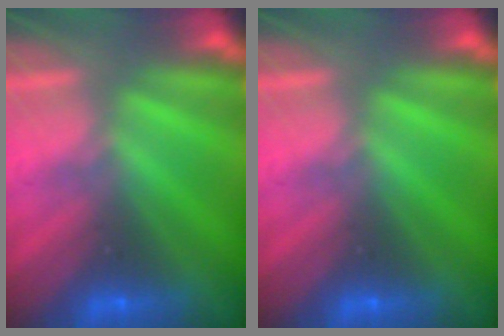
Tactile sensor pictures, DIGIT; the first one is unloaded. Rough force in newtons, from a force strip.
{"total": 0.0}